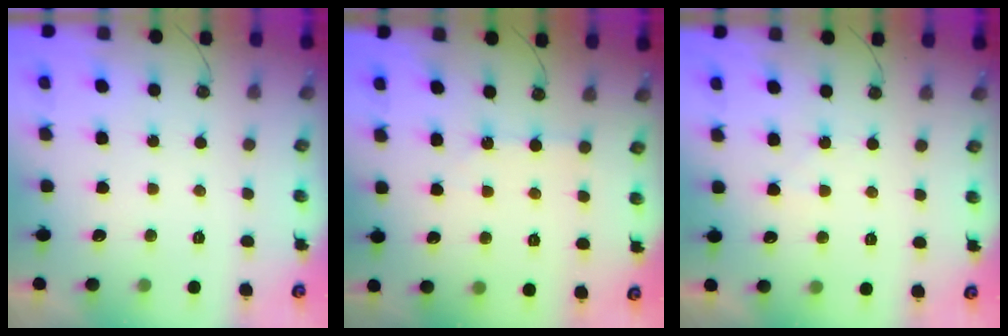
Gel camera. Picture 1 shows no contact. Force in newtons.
{"total": 2.2, "press": 2.2, "slide": 0.3}
{"total": 4.4, "press": 4.4, "slide": 0.8}